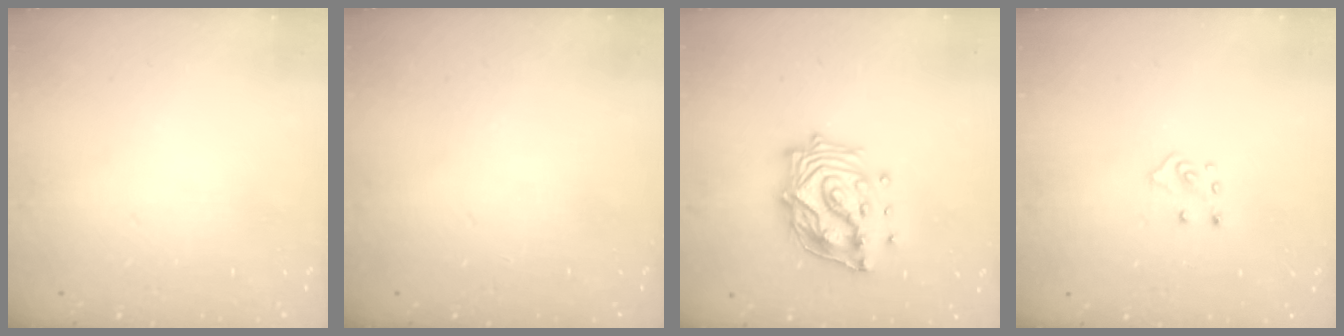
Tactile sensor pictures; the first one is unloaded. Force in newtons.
{"total": 0.0}
{"total": 17.3, "press": 17.1, "slide": 2.3}
{"total": 2.7, "press": 2.7, "slide": 0.2}